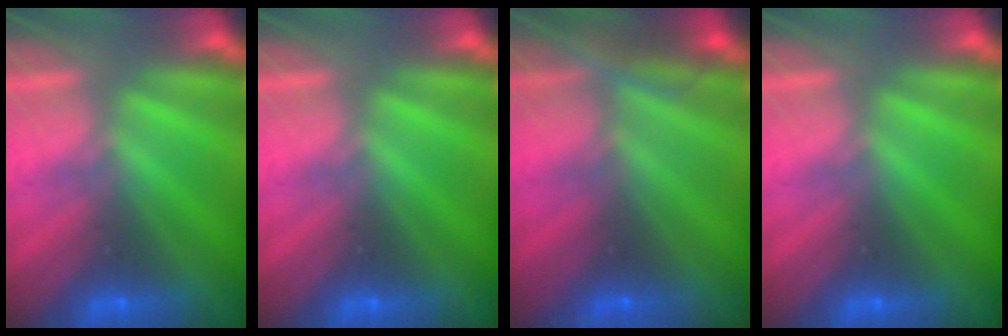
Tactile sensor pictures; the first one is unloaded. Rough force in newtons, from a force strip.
{"total": 0.0}
{"total": 6.1}
{"total": 0.0}